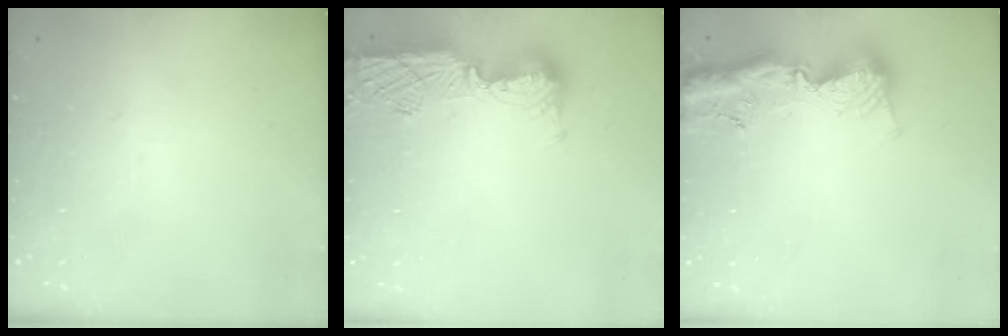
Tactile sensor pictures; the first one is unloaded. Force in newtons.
{"total": 13.9, "press": 13.8, "slide": 1.2}
{"total": 15.7, "press": 15.6, "slide": 1.6}